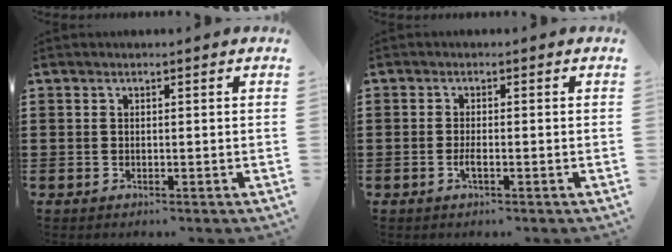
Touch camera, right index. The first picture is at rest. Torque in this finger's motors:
{"motor_torque": [2.14, 0.00, 0.01, 0.04]}